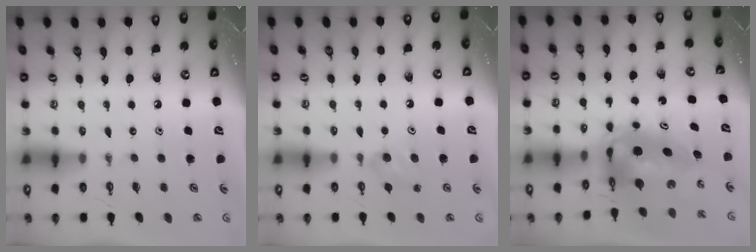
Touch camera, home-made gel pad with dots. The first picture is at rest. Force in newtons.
{"total": 4.7, "press": 4.6, "slide": 1.0}
{"total": 9.9, "press": 8.7, "slide": 4.6}